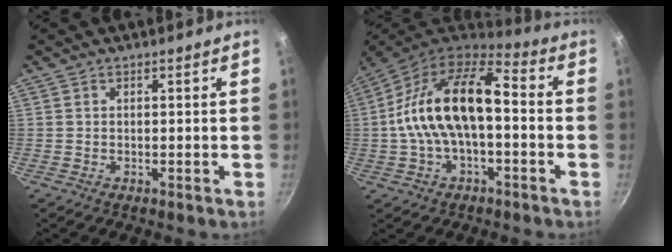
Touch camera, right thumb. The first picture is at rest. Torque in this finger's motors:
{"motor_torque": [-0.54, 1.48, 1.48, -1.29, 0.42]}